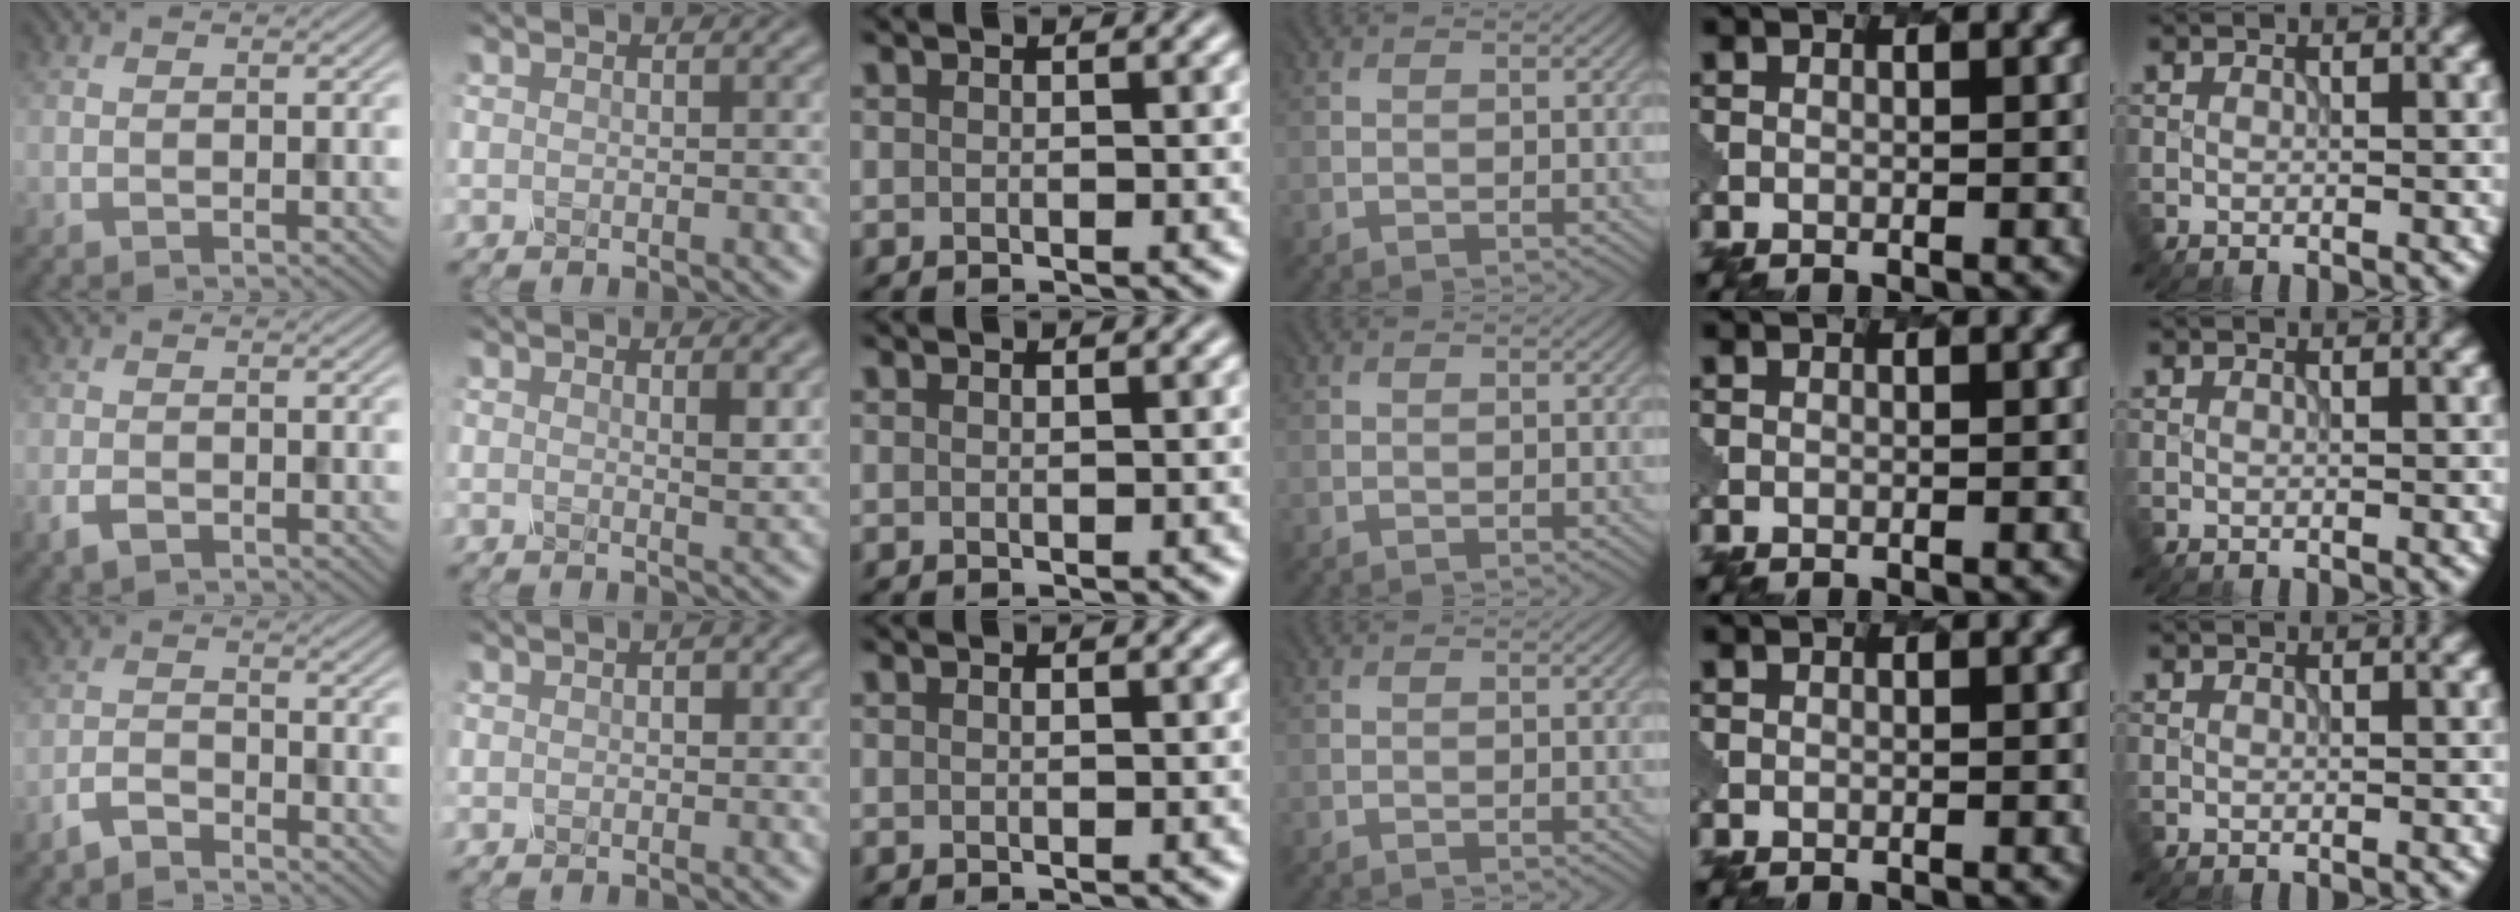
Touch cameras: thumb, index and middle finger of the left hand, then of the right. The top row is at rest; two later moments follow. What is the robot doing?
{"motion": "dispense", "object": "pipette"}